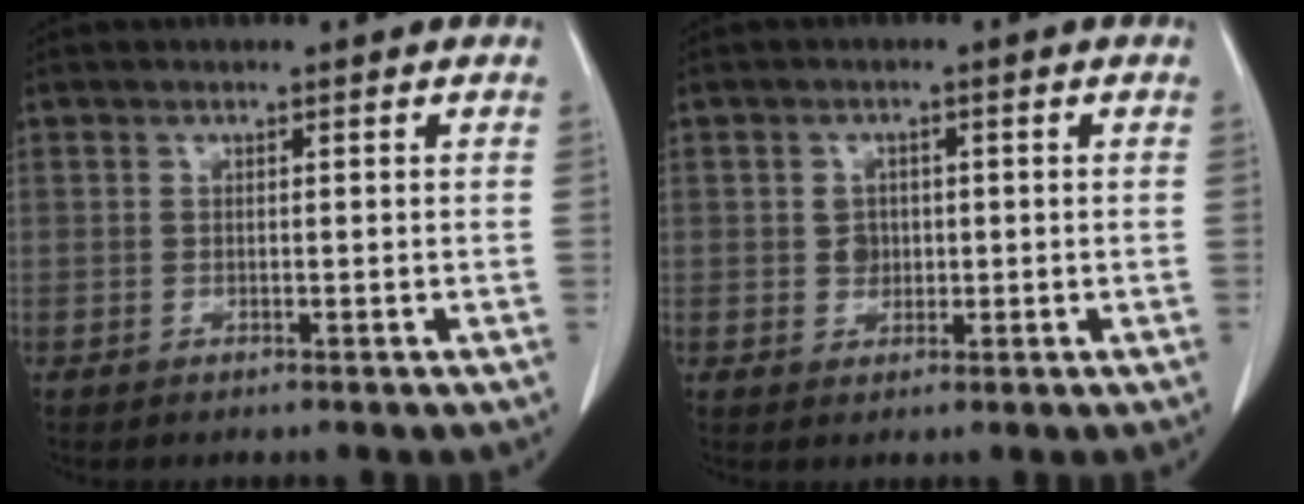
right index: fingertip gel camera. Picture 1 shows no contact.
{"total": 2.5, "force": [0.0, 2.2, 1.2], "torque": [-0.016, 0.003, 0.004]}